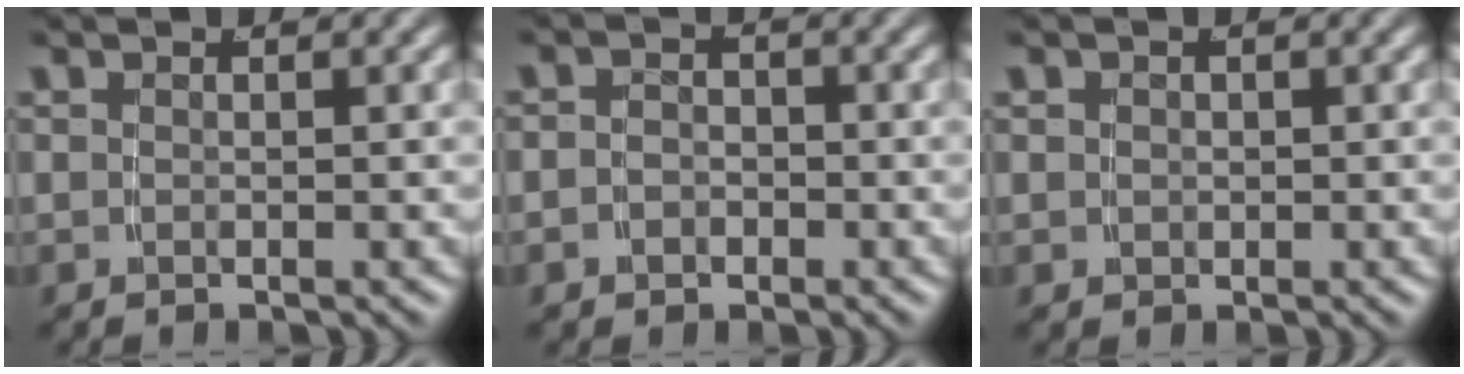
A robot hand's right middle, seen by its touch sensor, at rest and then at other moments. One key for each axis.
{"total": 2.0, "fx": -1.0, "fy": 1.6, "fz": 0.4, "tx": -0.008, "ty": -0.011, "tz": -0.018}
{"total": 1.2, "fx": 0.2, "fy": 1.1, "fz": 0.3, "tx": -0.012, "ty": -0.010, "tz": 0.010}